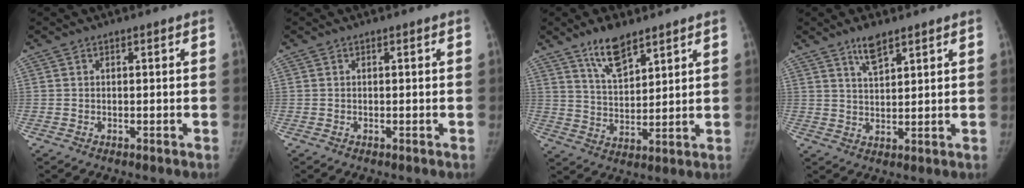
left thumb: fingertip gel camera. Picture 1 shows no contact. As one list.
[{"total": 0.0}, {"total": 8.8, "force": [6.3, 3.4, 5.2], "torque": [-0.073, -0.040, 0.119]}, {"total": 5.0, "force": [3.5, 1.6, 3.1], "torque": [-0.045, -0.021, 0.066]}]